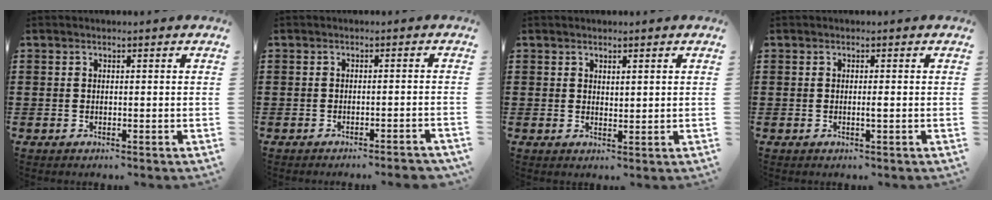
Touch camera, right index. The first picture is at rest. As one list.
[{"total": 1.7, "force": [-1.4, -0.2, 0.8], "torque": [-0.014, 0.000, -0.028]}, {"total": 1.2, "force": [1.1, 0.4, 0.3], "torque": [-0.007, 0.003, 0.020]}, {"total": 0.9, "force": [-0.1, 0.0, 0.9], "torque": [-0.016, -0.003, -0.003]}]